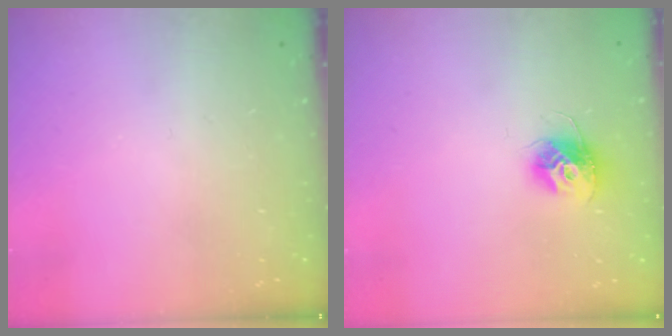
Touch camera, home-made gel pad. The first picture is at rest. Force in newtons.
{"total": 10.4, "press": 10.4, "slide": 0.5}